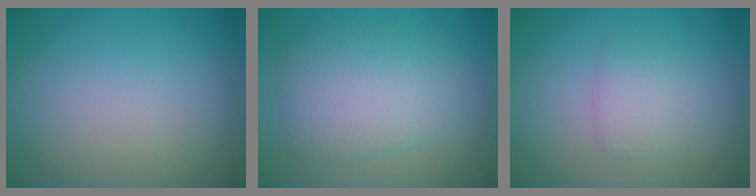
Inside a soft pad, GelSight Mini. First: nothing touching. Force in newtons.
{"total": 4.6, "press": 4.6, "slide": 0.1}
{"total": 2.0, "press": 2.0, "slide": 0.1}